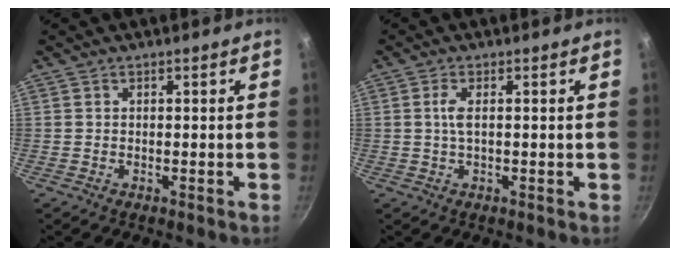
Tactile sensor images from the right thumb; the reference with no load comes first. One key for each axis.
{"total": 2.6, "fx": 0.2, "fy": 0.8, "fz": 2.5, "tx": -0.053, "ty": 0.003, "tz": 0.002}